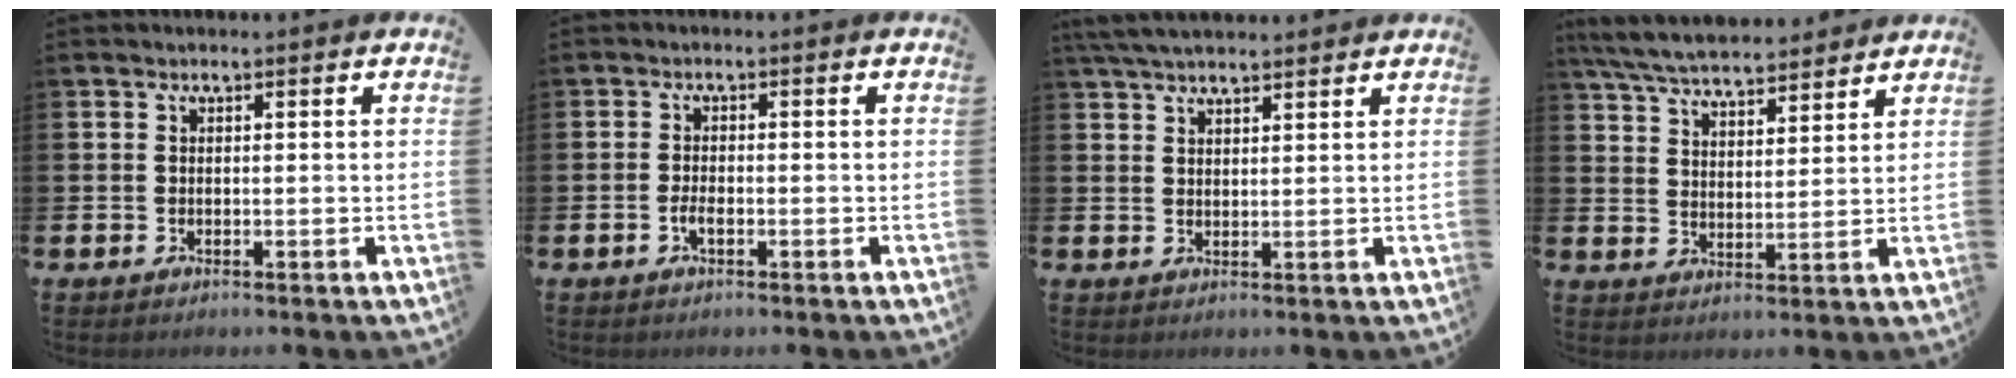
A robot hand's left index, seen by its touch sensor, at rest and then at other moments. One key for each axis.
{"total": 1.6, "fx": -0.7, "fy": 0.6, "fz": 1.3, "tx": -0.024, "ty": 0.002, "tz": -0.013}
{"total": 4.6, "fx": 4.1, "fy": 1.0, "fz": 1.7, "tx": -0.035, "ty": -0.011, "tz": 0.076}
{"total": 6.7, "fx": 6.4, "fy": 1.2, "fz": 1.6, "tx": -0.054, "ty": -0.032, "tz": 0.116}